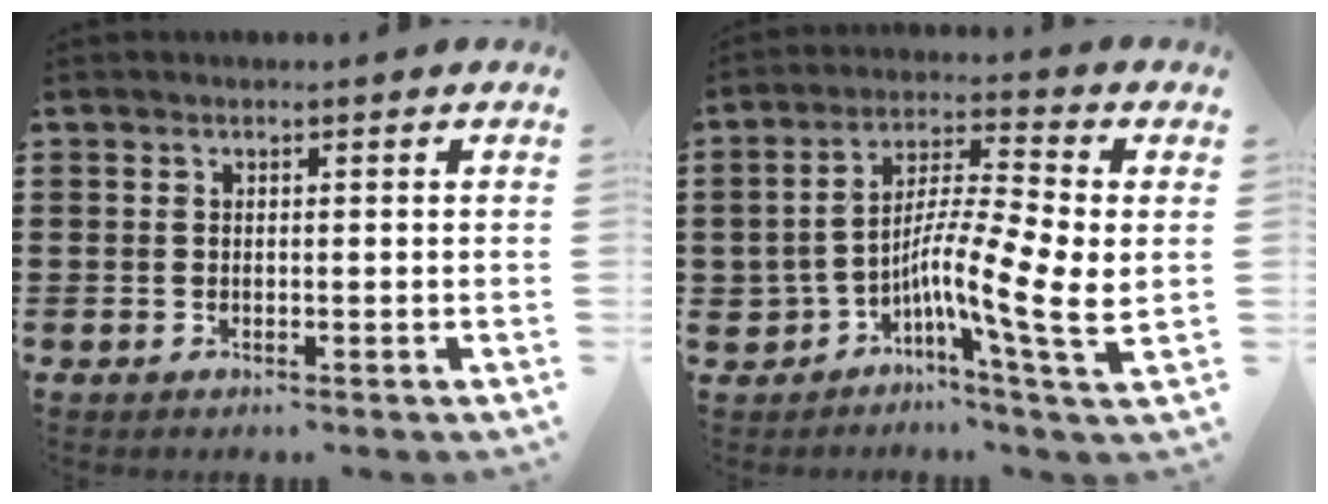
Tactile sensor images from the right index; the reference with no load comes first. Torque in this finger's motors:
{"motor_torque": [0.36, -0.04, 0.70, 0.15]}